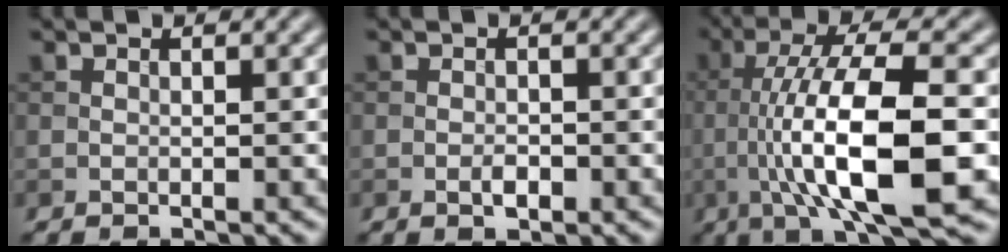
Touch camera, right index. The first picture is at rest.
{"total": 1.2, "force": [-0.5, 0.6, 0.9], "torque": [-0.015, 0.000, -0.010]}
{"total": 11.9, "force": [-1.8, 3.2, 11.3], "torque": [-0.186, 0.010, -0.032]}